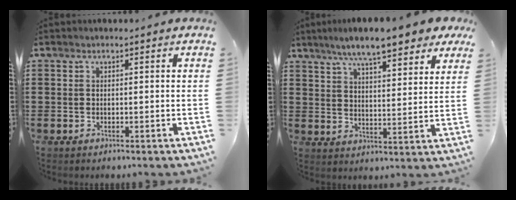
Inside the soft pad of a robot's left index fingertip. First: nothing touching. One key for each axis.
{"total": 8.6, "fx": 7.2, "fy": 1.1, "fz": 4.6, "tx": -0.104, "ty": -0.019, "tz": 0.126}